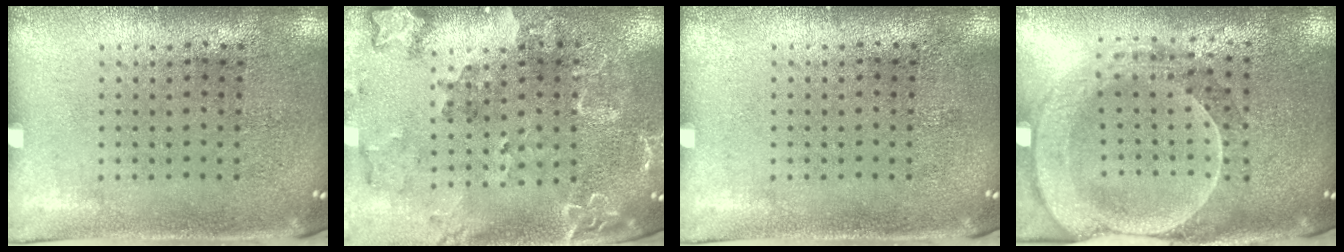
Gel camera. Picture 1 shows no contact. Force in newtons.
{"total": 2.0, "press": 1.9, "slide": 0.5}
{"total": 0.0}
{"total": 2.3, "press": 2.1, "slide": 0.9}